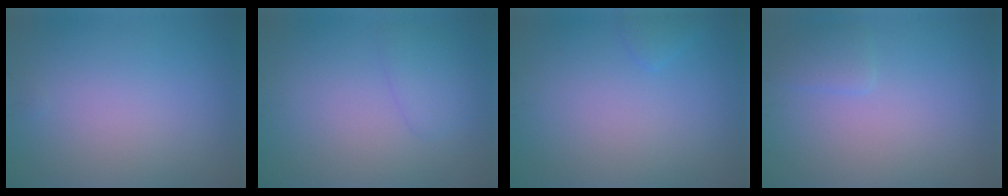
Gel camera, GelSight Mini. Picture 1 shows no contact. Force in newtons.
{"total": 1.8, "press": 1.8, "slide": 0.0}
{"total": 0.9, "press": 0.9, "slide": 0.1}
{"total": 1.4, "press": 1.4, "slide": 0.1}